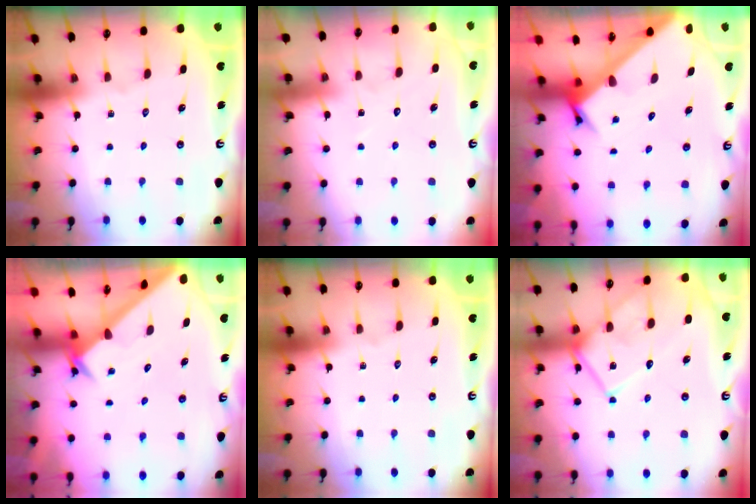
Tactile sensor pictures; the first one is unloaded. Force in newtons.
{"total": 5.3, "press": 5.3, "slide": 0.5}
{"total": 3.6, "press": 3.6, "slide": 0.2}
{"total": 2.7, "press": 2.7, "slide": 0.2}
{"total": 0.0}
{"total": 14.8, "press": 14.7, "slide": 1.2}